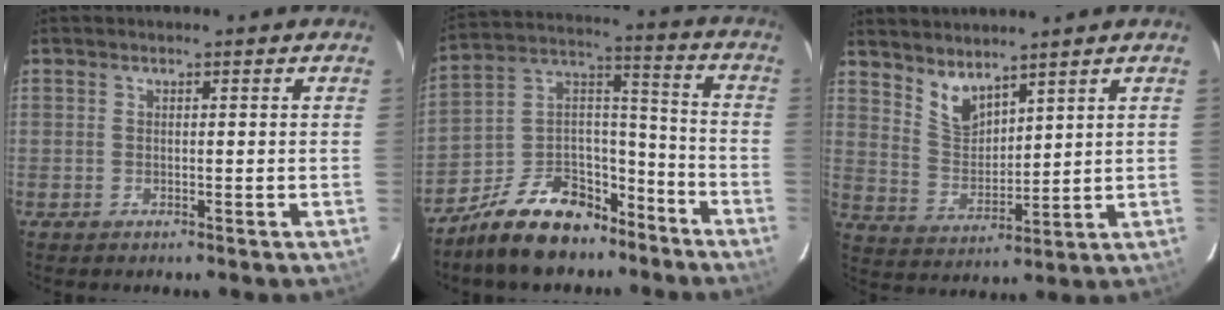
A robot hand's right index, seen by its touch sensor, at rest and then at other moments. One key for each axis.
{"total": 17.0, "fx": -11.9, "fy": 9.3, "fz": 7.7, "tx": -0.156, "ty": 0.065, "tz": -0.184}
{"total": 6.7, "fx": 5.5, "fy": 2.4, "fz": 3.0, "tx": -0.052, "ty": -0.003, "tz": 0.115}